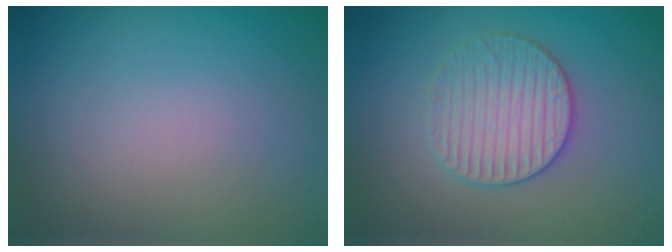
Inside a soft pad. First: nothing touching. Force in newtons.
{"total": 3.1, "press": 3.1, "slide": 0.4}